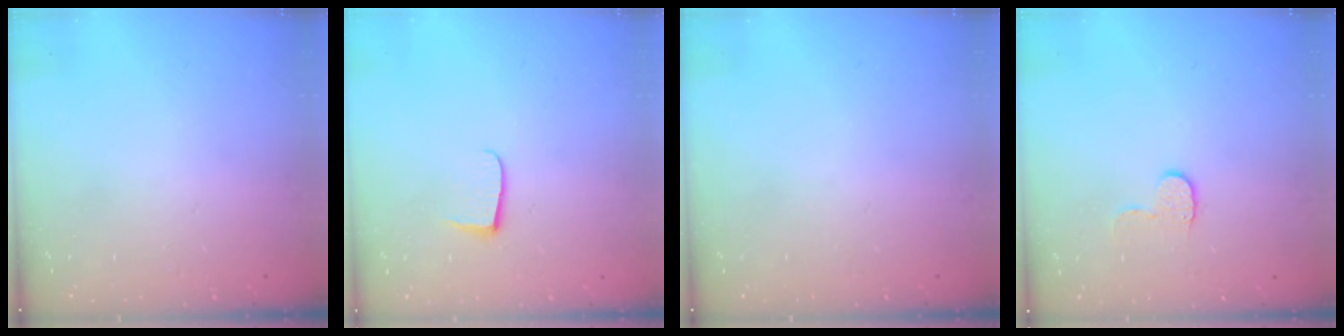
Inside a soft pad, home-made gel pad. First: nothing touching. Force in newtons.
{"total": 6.0, "press": 5.9, "slide": 0.7}
{"total": 0.0}
{"total": 5.7, "press": 5.7, "slide": 0.5}